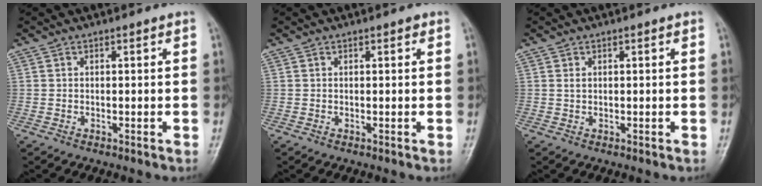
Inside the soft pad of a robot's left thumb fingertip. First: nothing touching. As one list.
[{"total": 0.6, "force": [0.3, 0.3, 0.5], "torque": [-0.005, 0.000, 0.002]}, {"total": 0.7, "force": [0.3, 0.4, 0.5], "torque": [-0.009, 0.004, 0.006]}]